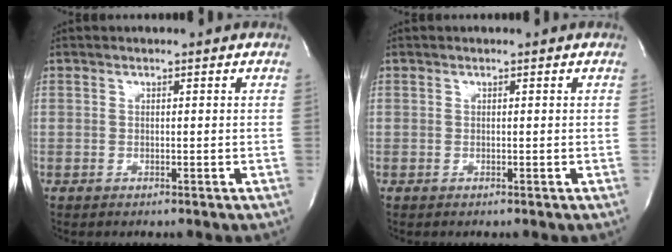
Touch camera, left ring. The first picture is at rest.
{"total": 0.0}